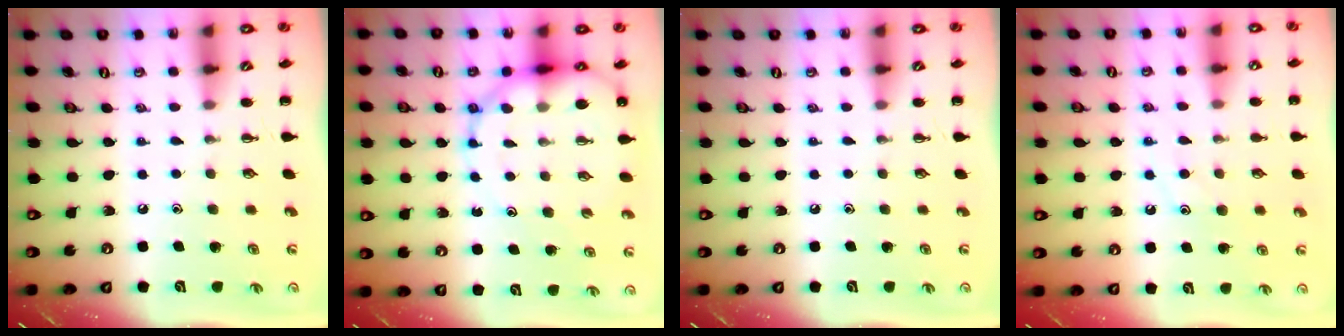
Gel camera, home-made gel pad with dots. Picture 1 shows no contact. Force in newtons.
{"total": 15.4, "press": 14.7, "slide": 4.6}
{"total": 0.0}
{"total": 9.3, "press": 9.3, "slide": 1.1}